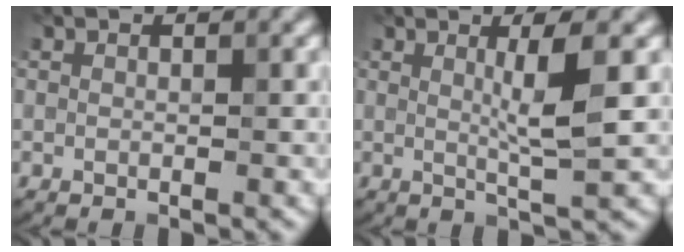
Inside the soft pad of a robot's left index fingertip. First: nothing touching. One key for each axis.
{"total": 3.8, "fx": 0.8, "fy": 0.4, "fz": 3.7, "tx": -0.061, "ty": -0.005, "tz": 0.011}